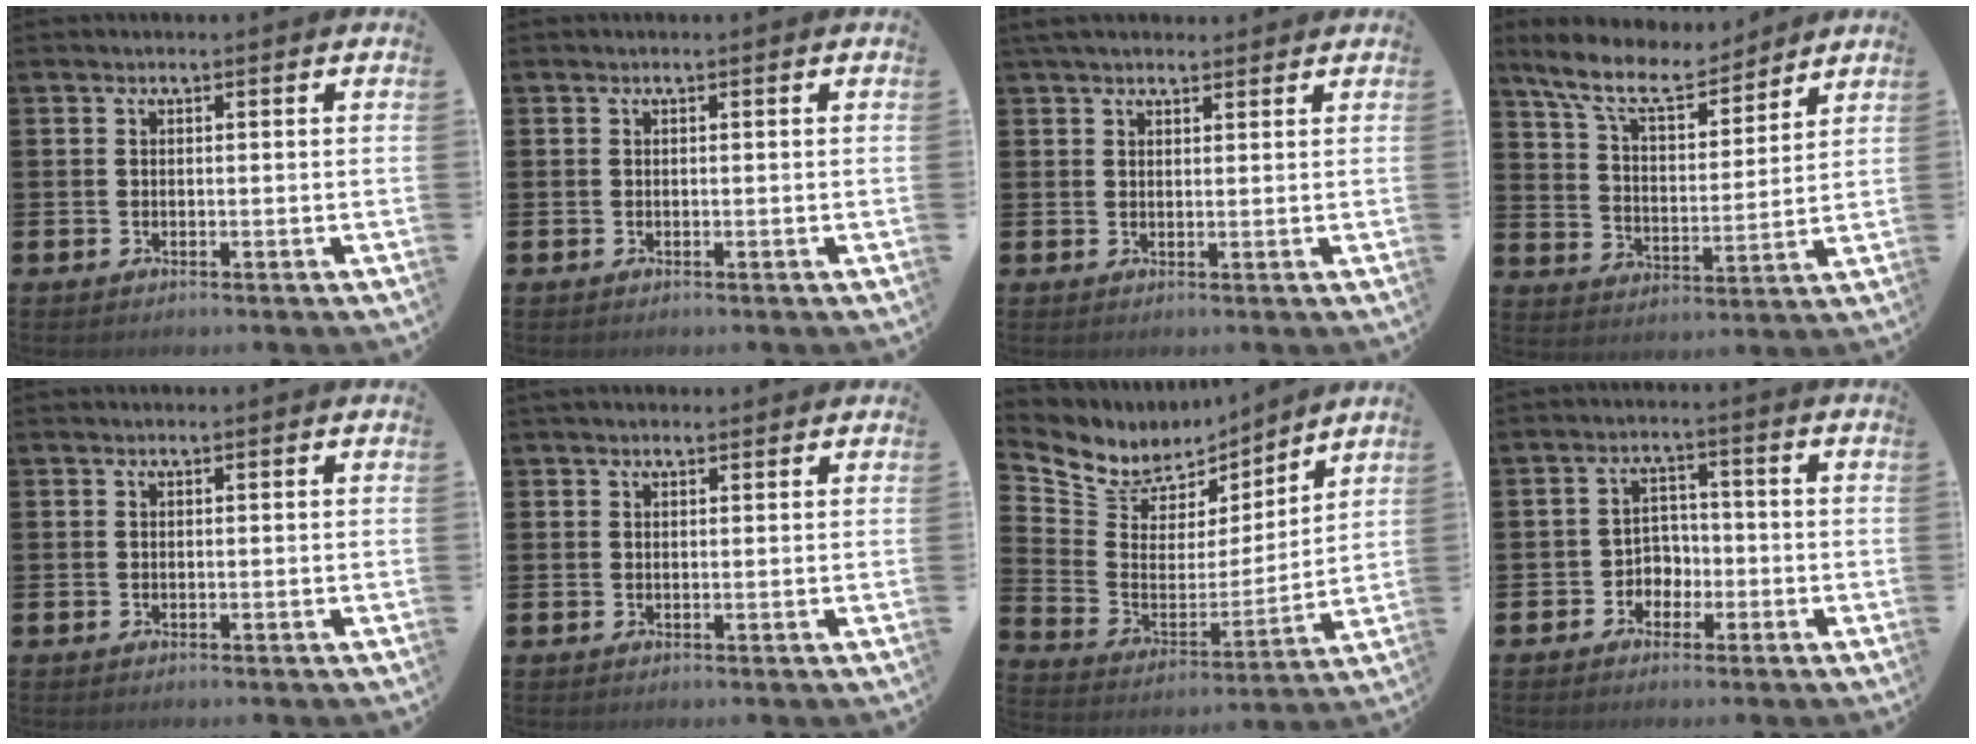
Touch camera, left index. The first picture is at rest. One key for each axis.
{"total": 0.0}
{"total": 2.4, "fx": 2.1, "fy": 0.9, "fz": 0.9, "tx": -0.011, "ty": 0.000, "tz": 0.036}
{"total": 9.9, "fx": 8.8, "fy": 2.7, "fz": 3.7, "tx": -0.103, "ty": -0.045, "tz": 0.157}
{"total": 0.0}
{"total": 1.4, "fx": 1.3, "fy": 0.5, "fz": 0.4, "tx": 0.000, "ty": 0.003, "tz": 0.021}
{"total": 6.8, "fx": 6.0, "fy": 3.2, "fz": -0.3, "tx": -0.049, "ty": -0.051, "tz": 0.107}
{"total": 3.0, "fx": -1.7, "fy": 2.4, "fz": 0.6, "tx": -0.020, "ty": 0.002, "tz": -0.042}